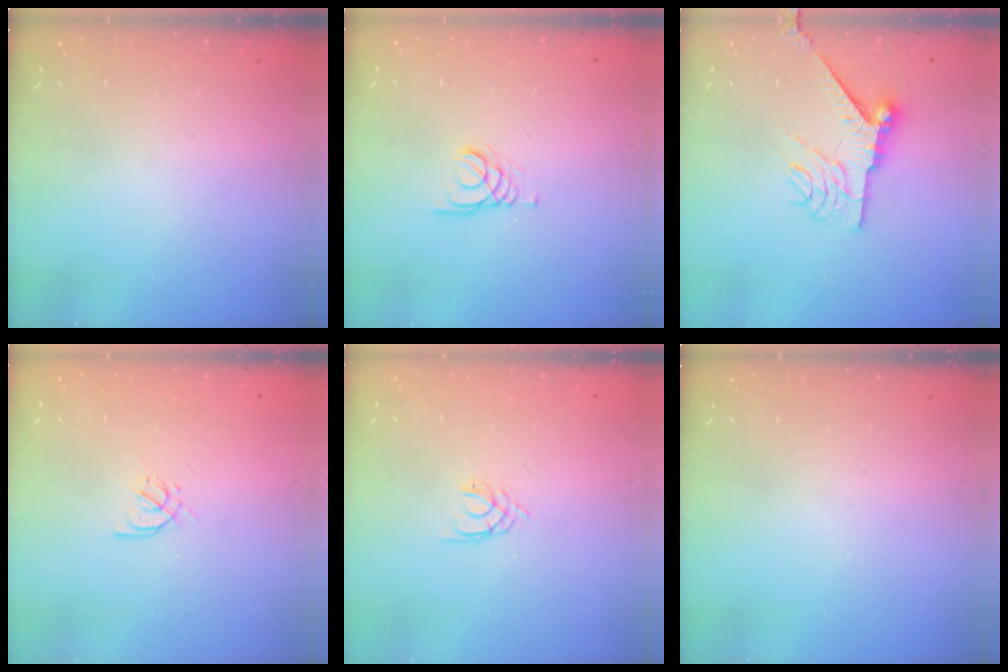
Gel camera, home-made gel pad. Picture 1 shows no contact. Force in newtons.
{"total": 1.8, "press": 1.8, "slide": 0.2}
{"total": 9.4, "press": 9.4, "slide": 0.5}
{"total": 2.4, "press": 2.3, "slide": 0.6}
{"total": 1.6, "press": 1.6, "slide": 0.3}
{"total": 0.0}